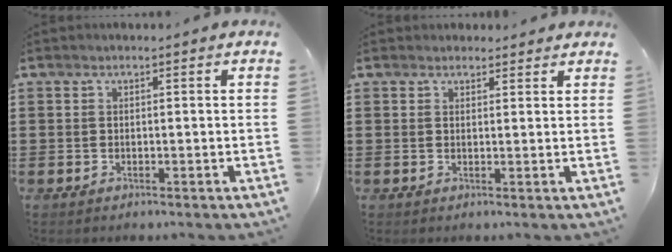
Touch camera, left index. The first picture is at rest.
{"total": 1.8, "force": [1.7, 0.7, 0.1], "torque": [0.003, 0.001, 0.032]}